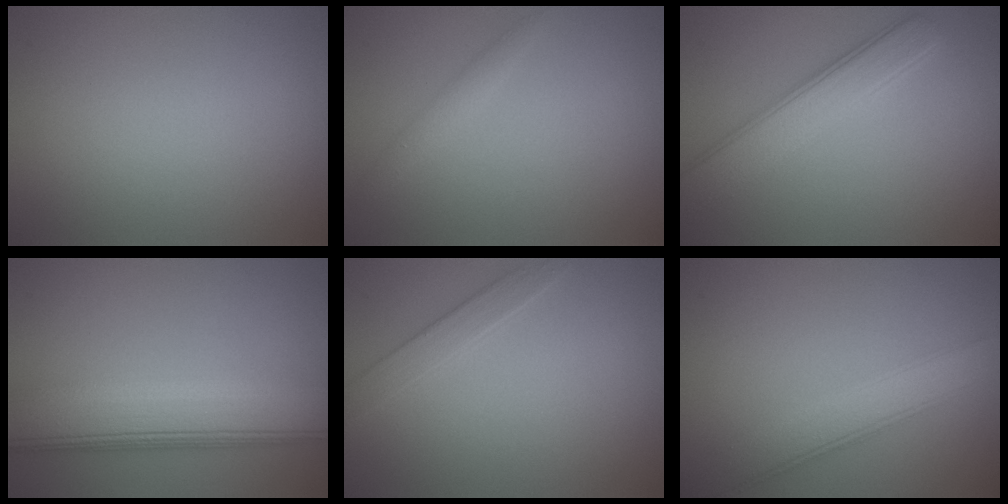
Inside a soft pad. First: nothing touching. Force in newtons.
{"total": 1.1, "press": 1.1, "slide": 0.0}
{"total": 4.5, "press": 4.5, "slide": 0.1}
{"total": 9.2, "press": 9.2, "slide": 0.5}
{"total": 1.6, "press": 1.6, "slide": 0.0}
{"total": 4.9, "press": 4.9, "slide": 0.3}